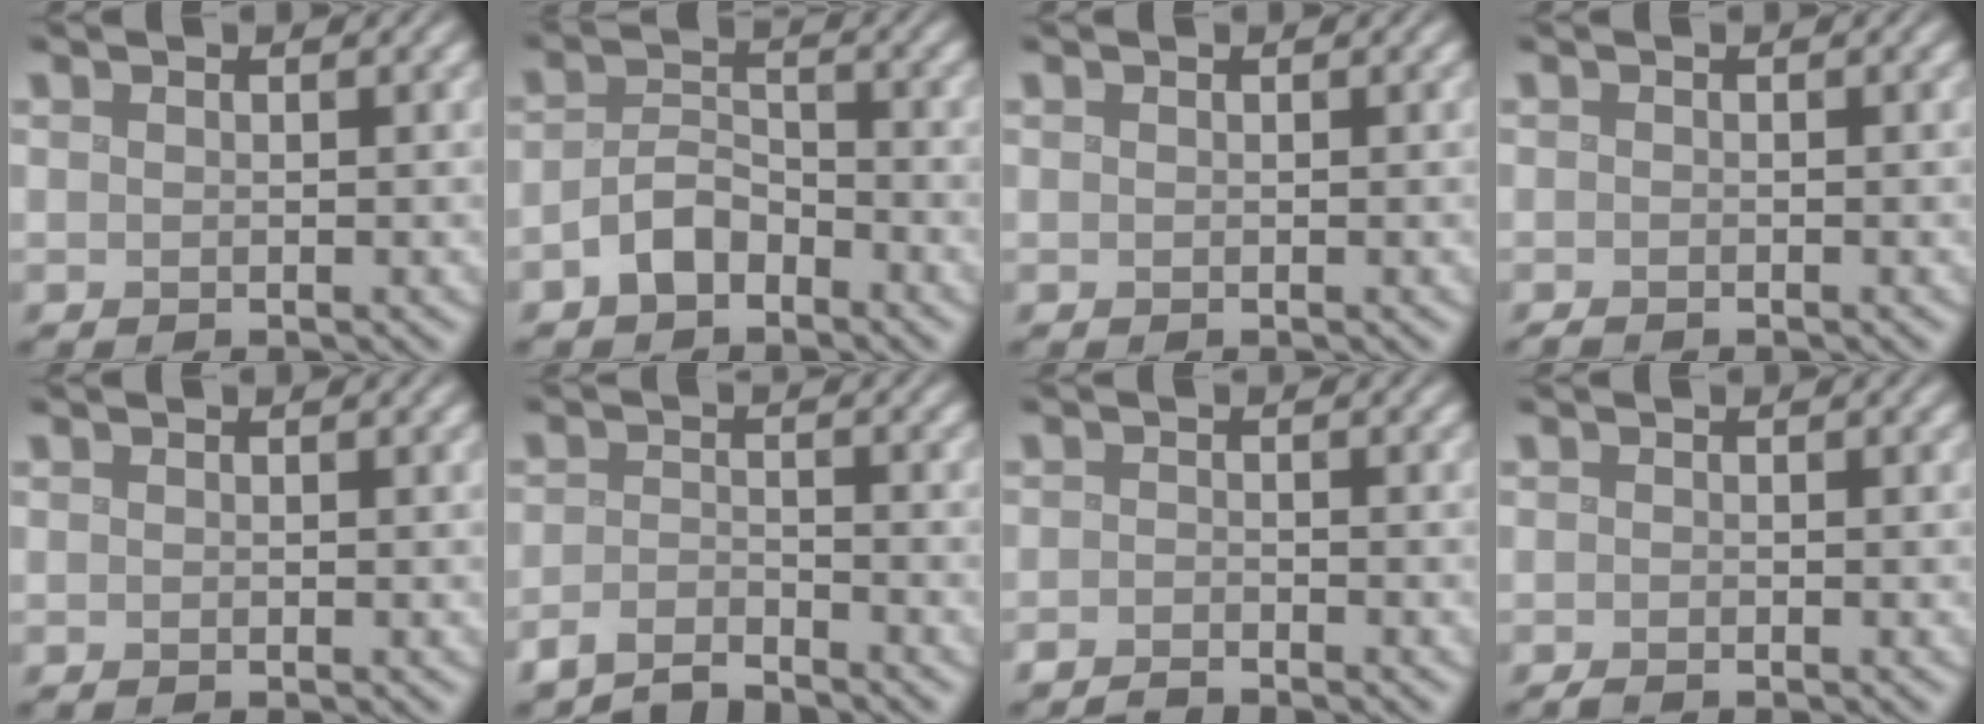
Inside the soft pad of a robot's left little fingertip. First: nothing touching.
{"total": 3.2, "force": [-2.4, 1.6, 1.5], "torque": [-0.027, 0.009, -0.050]}
{"total": 0.0}
{"total": 0.6, "force": [-0.6, 0.0, -0.1], "torque": [0.002, -0.001, -0.014]}
{"total": 0.0}
{"total": 3.0, "force": [-3.0, 0.1, 0.4], "torque": [-0.007, 0.000, -0.065]}
{"total": 1.6, "force": [-1.5, -0.2, -0.1], "torque": [0.003, 0.000, -0.033]}
{"total": 0.9, "force": [-0.9, 0.0, 0.0], "torque": [0.000, -0.001, -0.019]}